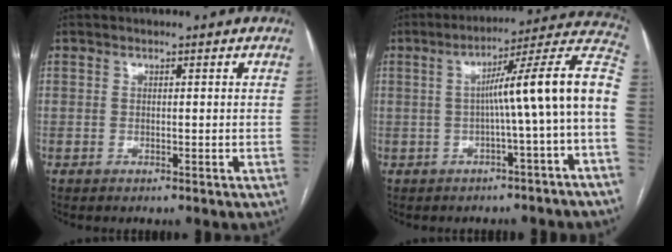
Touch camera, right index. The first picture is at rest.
{"total": 13.3, "force": [-1.4, -1.4, 13.1], "torque": [-0.170, 0.036, -0.028]}